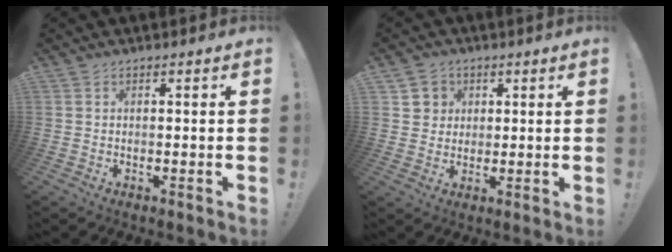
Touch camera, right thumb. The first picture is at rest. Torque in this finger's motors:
{"motor_torque": [0.36, 0.36, 0.47, 0.39, 0.20]}